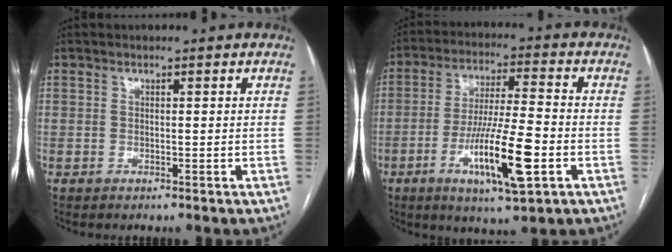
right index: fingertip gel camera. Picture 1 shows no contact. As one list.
[{"total": 13.3, "force": [-4.6, 1.5, 12.4], "torque": [-0.231, -0.014, -0.076]}]